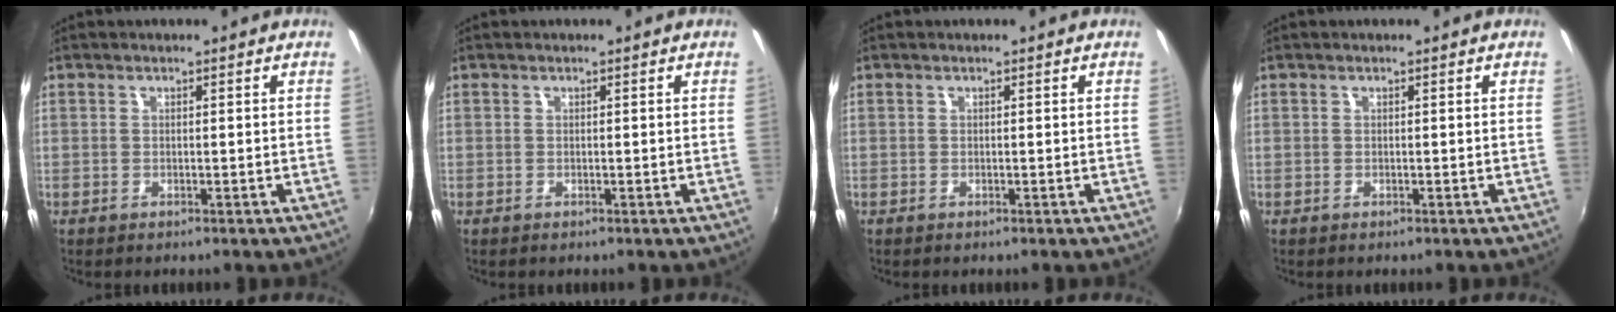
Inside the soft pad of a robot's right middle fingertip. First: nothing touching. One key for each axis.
{"total": 0.0}
{"total": 0.0}
{"total": 0.0}